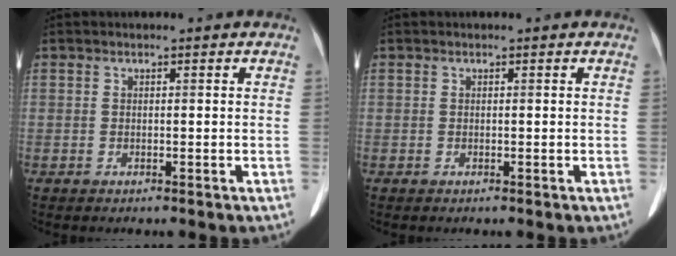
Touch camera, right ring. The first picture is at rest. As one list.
[{"total": 0.0}]